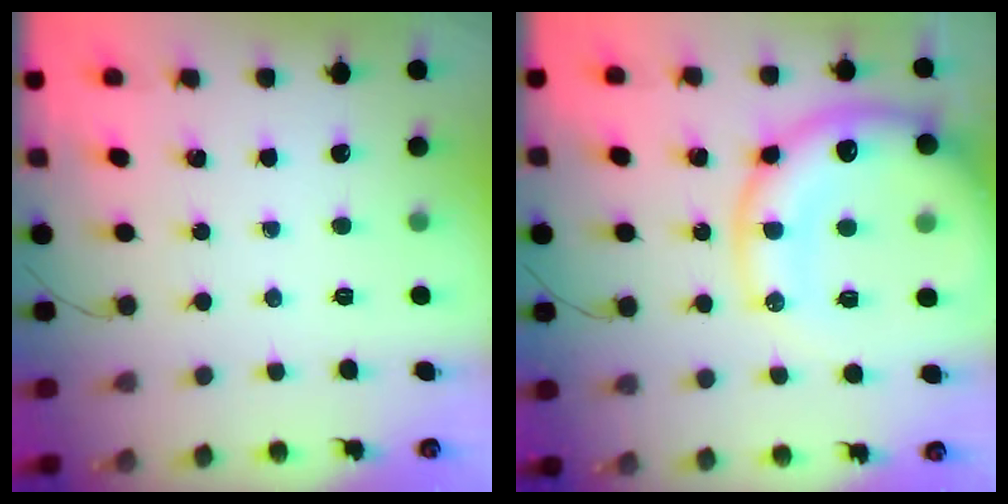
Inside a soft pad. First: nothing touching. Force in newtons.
{"total": 25.2, "press": 24.6, "slide": 5.3}